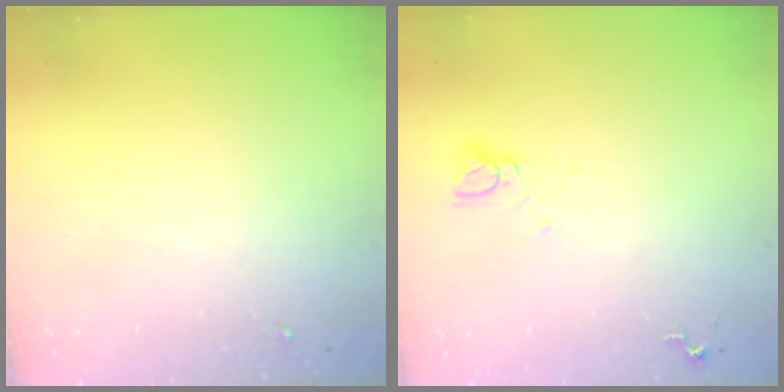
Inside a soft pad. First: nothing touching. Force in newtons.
{"total": 3.0, "press": 3.0, "slide": 0.2}